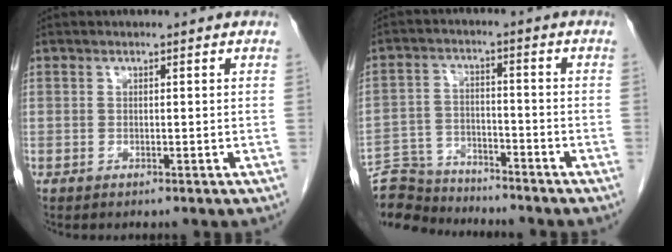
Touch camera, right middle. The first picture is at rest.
{"total": 11.0, "force": [-10.7, 2.2, 1.2], "torque": [-0.022, 0.013, -0.185]}